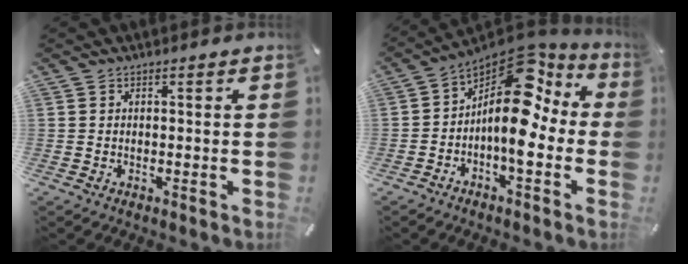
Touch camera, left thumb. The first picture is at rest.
{"total": 13.5, "force": [1.8, 6.8, 11.6], "torque": [-0.188, -0.040, 0.029]}